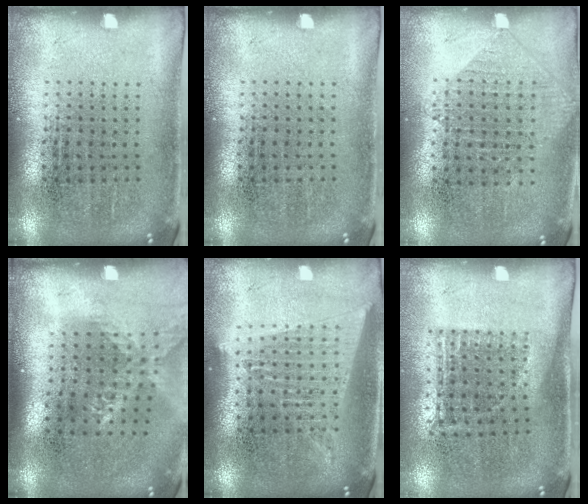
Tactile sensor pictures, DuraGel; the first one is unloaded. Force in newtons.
{"total": 0.0}
{"total": 0.9, "press": 0.8, "slide": 0.3}
{"total": 1.6, "press": 1.4, "slide": 0.9}
{"total": 1.7, "press": 1.5, "slide": 0.8}
{"total": 1.2, "press": 0.9, "slide": 0.8}